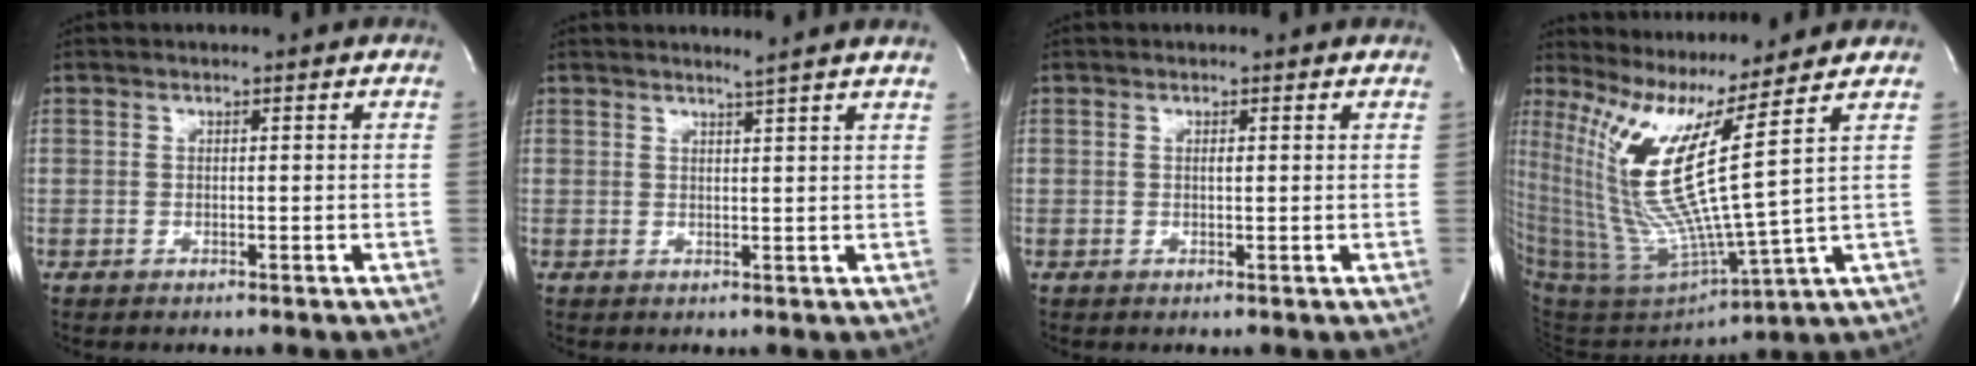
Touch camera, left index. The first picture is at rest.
{"total": 2.8, "force": [2.4, -1.2, 0.8], "torque": [-0.028, -0.015, 0.030]}
{"total": 0.7, "force": [0.3, 0.2, 0.6], "torque": [-0.017, 0.000, 0.004]}
{"total": 17.4, "force": [8.3, -2.7, 15.0], "torque": [-0.303, -0.045, 0.157]}